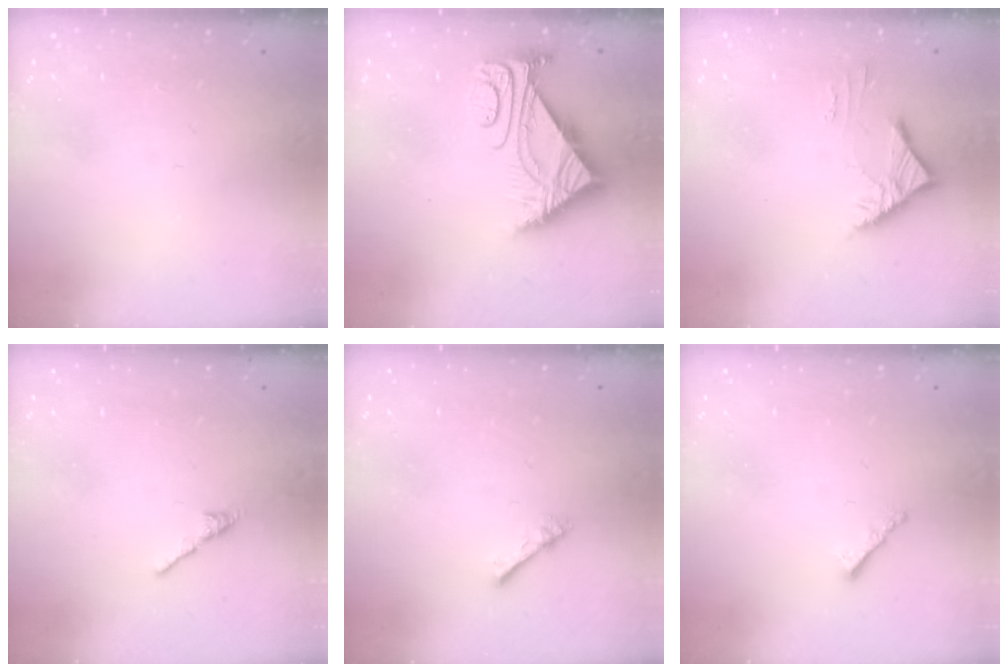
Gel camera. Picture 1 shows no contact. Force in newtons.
{"total": 5.9, "press": 5.9, "slide": 0.5}
{"total": 4.0, "press": 3.9, "slide": 0.9}
{"total": 2.7, "press": 2.7, "slide": 0.7}
{"total": 2.4, "press": 2.4, "slide": 0.2}
{"total": 1.2, "press": 1.1, "slide": 0.5}